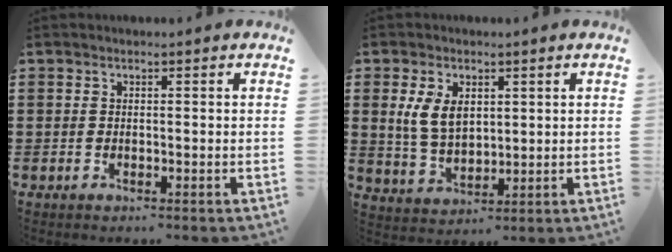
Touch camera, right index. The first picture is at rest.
{"total": 6.2, "force": [1.7, 3.8, 4.5], "torque": [-0.114, 0.007, 0.025]}